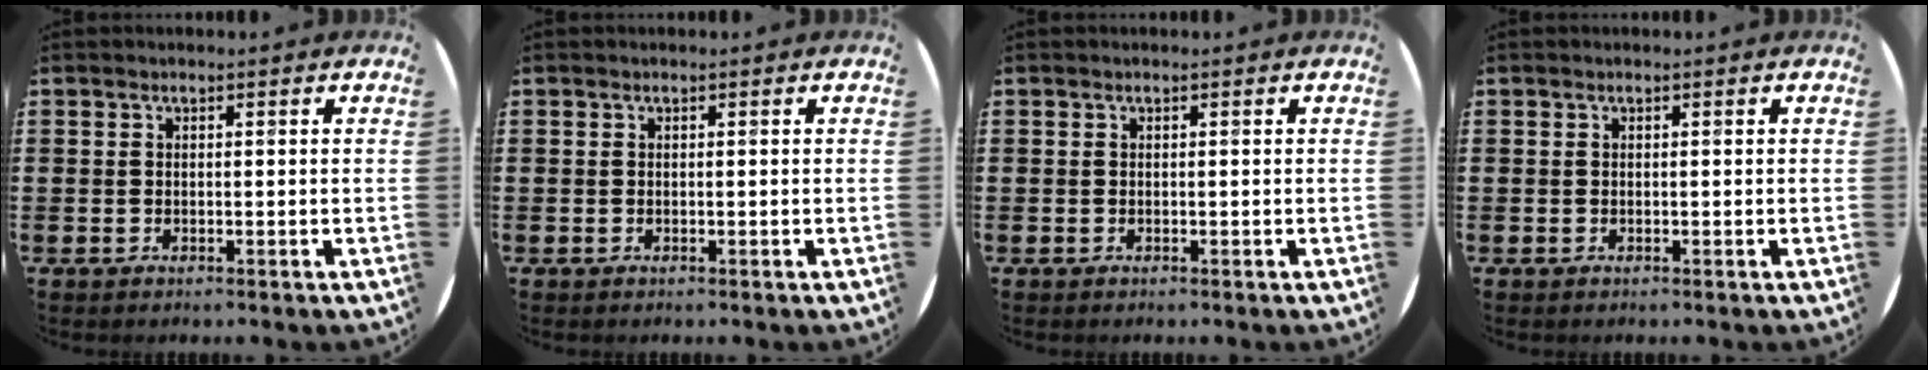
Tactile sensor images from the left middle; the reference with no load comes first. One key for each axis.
{"total": 0.0}
{"total": 0.0}
{"total": 0.0}